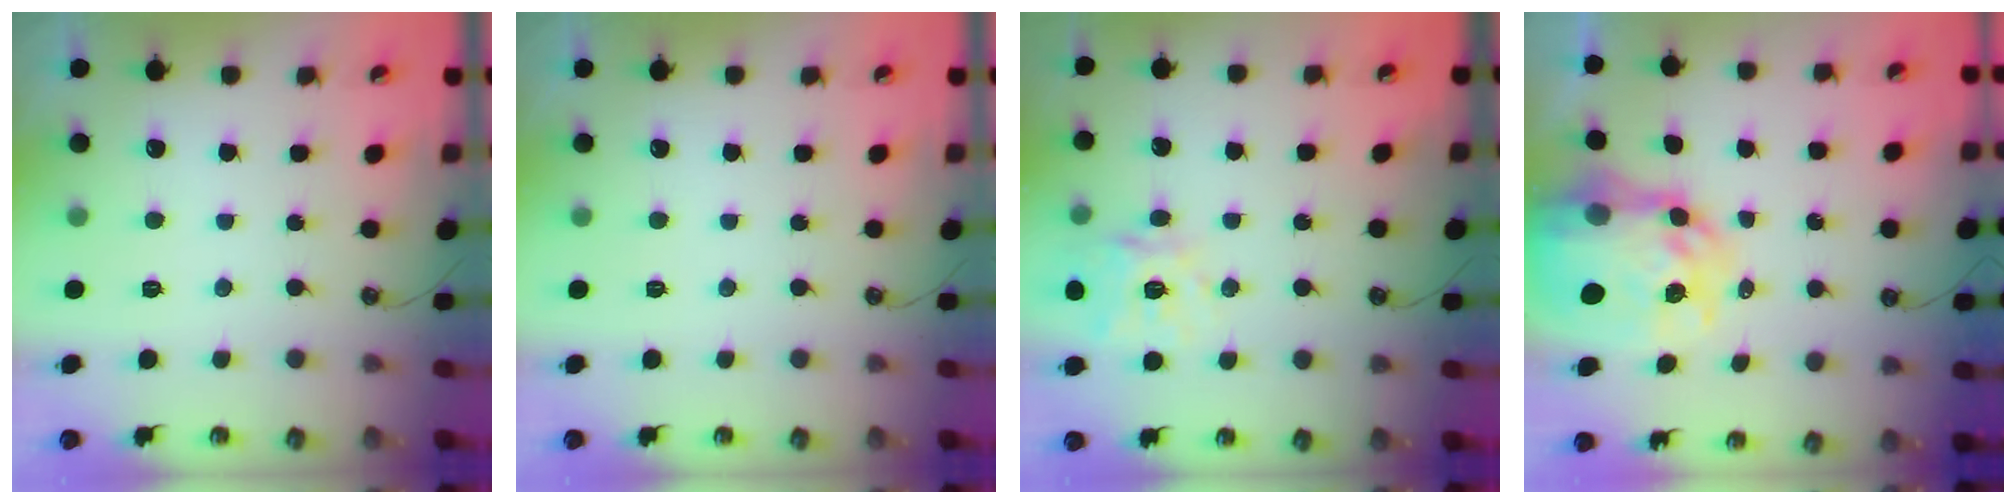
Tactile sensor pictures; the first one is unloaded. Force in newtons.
{"total": 0.0}
{"total": 13.5, "press": 13.4, "slide": 1.7}
{"total": 11.8, "press": 11.7, "slide": 1.0}